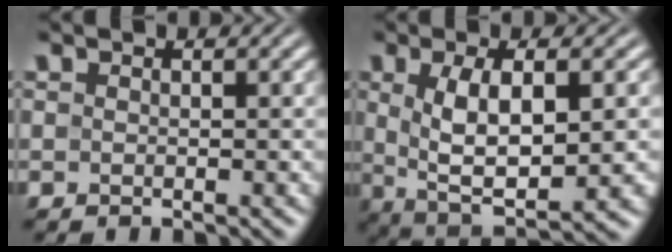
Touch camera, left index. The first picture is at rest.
{"total": 7.5, "force": [0.3, 2.9, 6.9], "torque": [-0.128, -0.006, 0.009]}